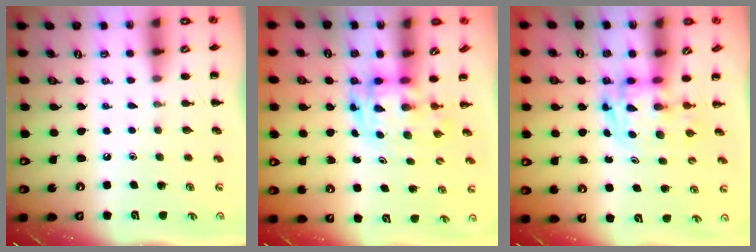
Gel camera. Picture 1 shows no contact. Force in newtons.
{"total": 3.0, "press": 3.0, "slide": 0.6}
{"total": 2.8, "press": 2.7, "slide": 0.5}